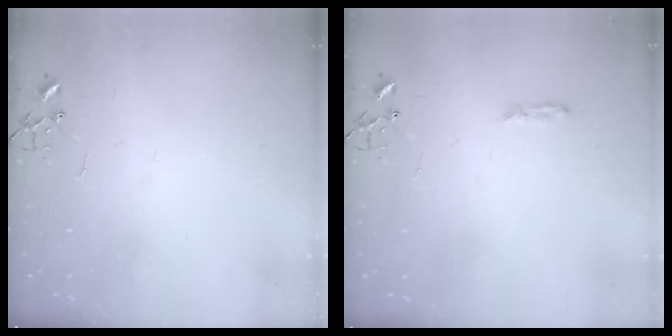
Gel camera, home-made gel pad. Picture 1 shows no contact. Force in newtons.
{"total": 3.7, "press": 3.6, "slide": 0.4}